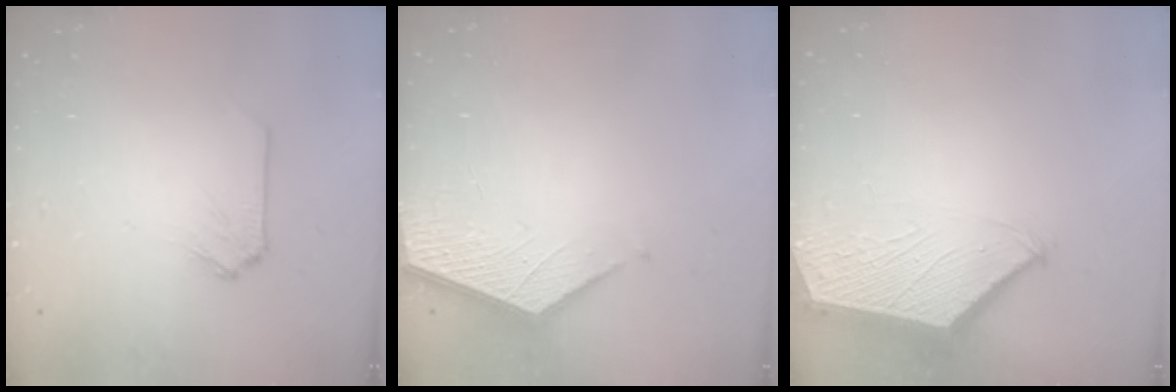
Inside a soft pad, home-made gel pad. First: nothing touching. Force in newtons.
{"total": 3.6, "press": 3.5, "slide": 0.3}
{"total": 3.4, "press": 3.3, "slide": 0.5}